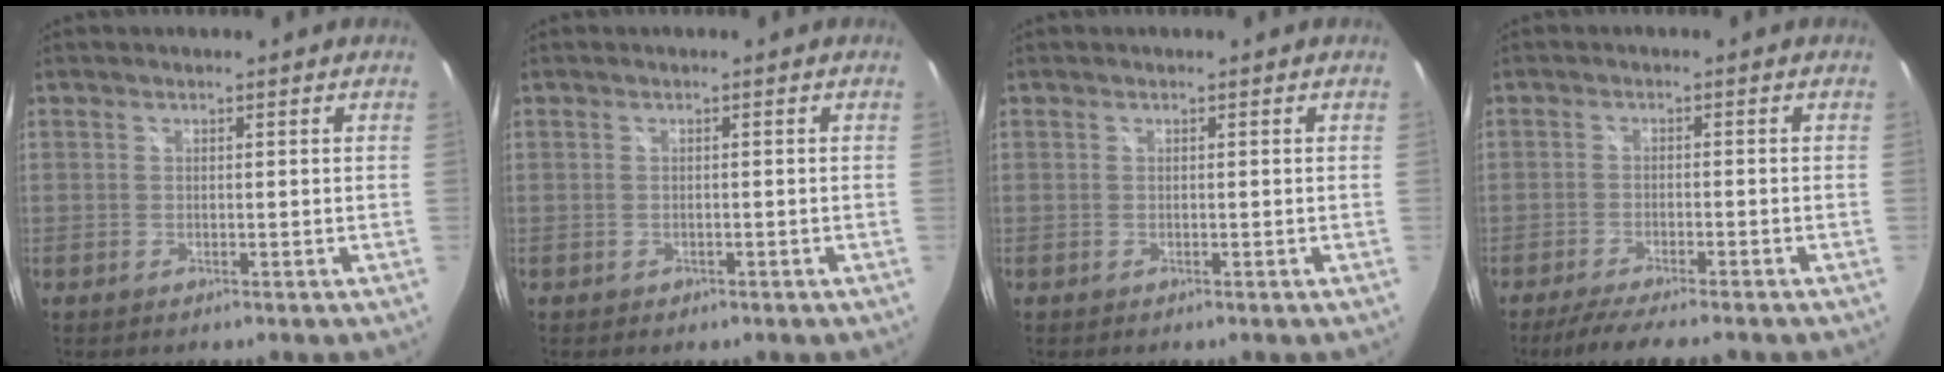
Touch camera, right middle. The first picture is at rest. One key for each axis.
{"total": 1.0, "fx": -0.5, "fy": 0.8, "fz": 0.3, "tx": -0.006, "ty": -0.002, "tz": -0.005}
{"total": 0.0}
{"total": 7.7, "fx": -6.5, "fy": 0.7, "fz": 4.0, "tx": -0.091, "ty": -0.018, "tz": -0.106}